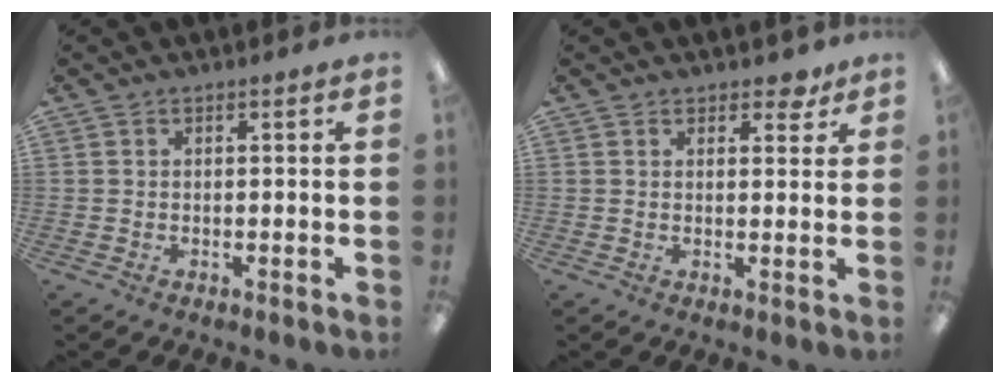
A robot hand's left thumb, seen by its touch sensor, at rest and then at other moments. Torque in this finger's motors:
{"motor_torque": [-0.02, 0.07, -0.30, 0.10, 0.02]}